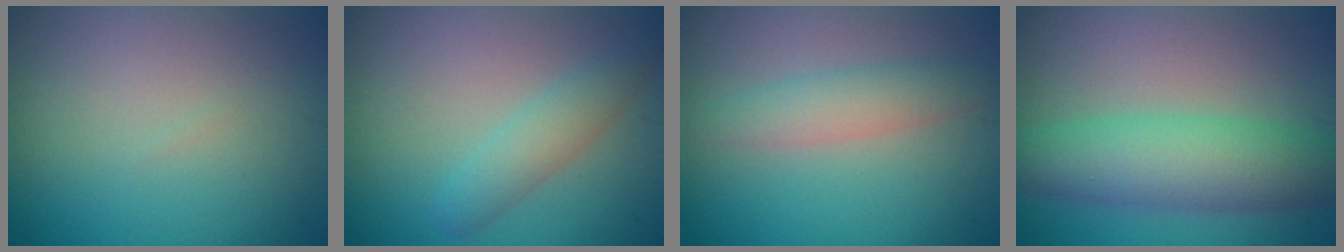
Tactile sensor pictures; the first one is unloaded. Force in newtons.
{"total": 2.5, "press": 2.5, "slide": 0.1}
{"total": 2.8, "press": 2.8, "slide": 0.1}
{"total": 5.9, "press": 5.9, "slide": 0.1}